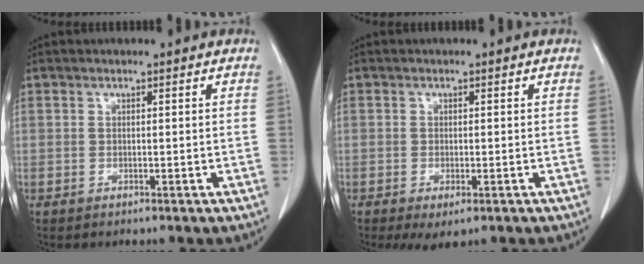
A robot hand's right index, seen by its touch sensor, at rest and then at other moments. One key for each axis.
{"total": 3.1, "fx": -1.7, "fy": 1.1, "fz": 2.4, "tx": -0.037, "ty": -0.006, "tz": -0.019}